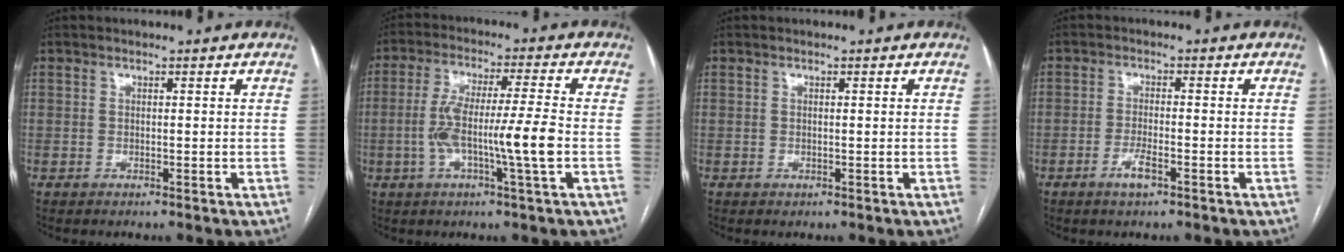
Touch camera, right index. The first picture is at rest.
{"total": 10.4, "force": [-2.1, -0.3, 10.1], "torque": [-0.195, 0.006, -0.042]}
{"total": 0.0}
{"total": 3.1, "force": [-1.8, 0.6, 2.5], "torque": [-0.050, -0.001, -0.033]}